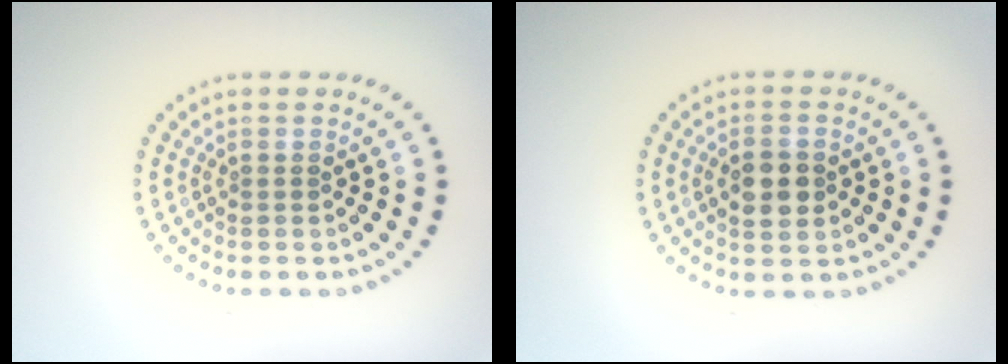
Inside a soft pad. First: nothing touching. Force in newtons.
{"total": 3.4, "press": 3.4, "slide": 0.2}